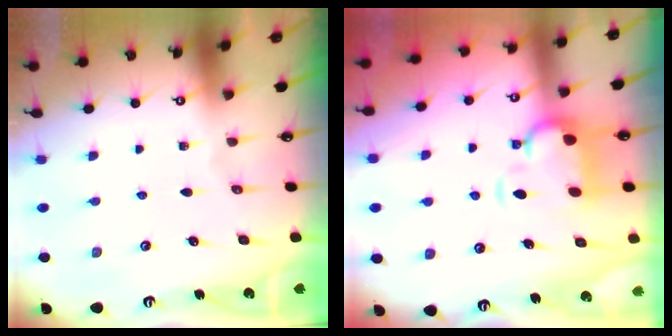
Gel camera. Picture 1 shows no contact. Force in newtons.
{"total": 2.1, "press": 1.6, "slide": 1.3}